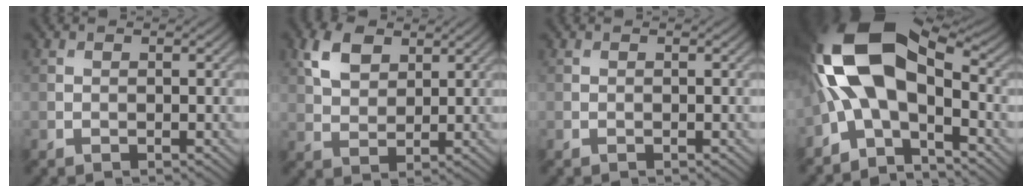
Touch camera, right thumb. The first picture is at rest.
{"total": 5.5, "force": [2.8, 3.3, 3.4], "torque": [-0.075, 0.002, 0.053]}
{"total": 0.0}
{"total": 15.5, "force": [-0.3, 8.0, 13.2], "torque": [-0.275, 0.007, -0.021]}